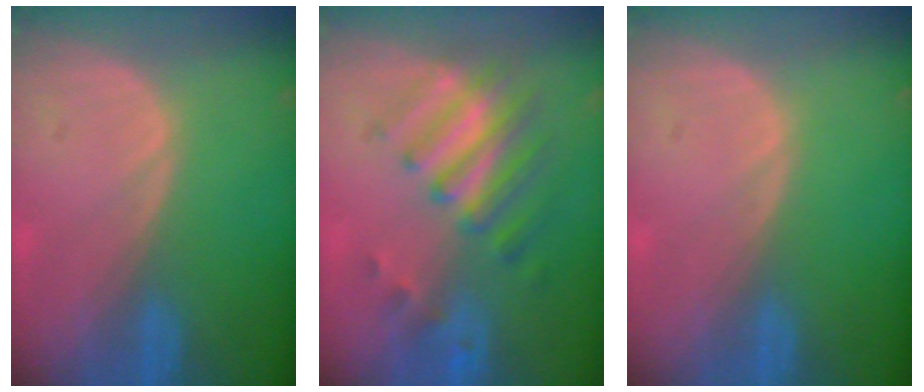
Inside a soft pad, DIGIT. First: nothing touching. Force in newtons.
{"total": 8.0, "press": 7.2, "slide": 3.6}
{"total": 0.0}